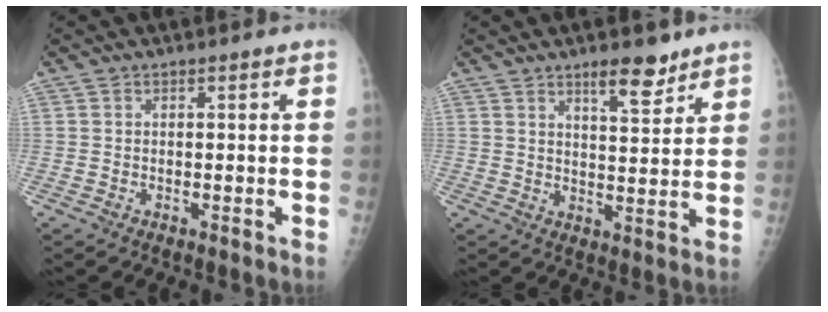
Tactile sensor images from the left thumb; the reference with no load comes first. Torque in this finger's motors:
{"motor_torque": [0.59, -0.17, 0.33, -0.06, 0.11]}